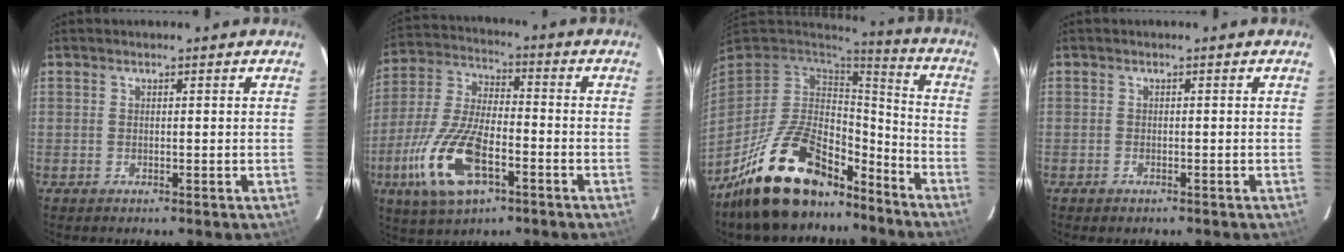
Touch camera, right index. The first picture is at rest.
{"total": 16.8, "force": [-7.2, 7.1, 13.4], "torque": [-0.298, -0.015, -0.136]}
{"total": 21.8, "force": [-15.0, 10.1, 12.1], "torque": [-0.245, 0.007, -0.236]}
{"total": 1.0, "force": [-0.8, 0.6, 0.3], "torque": [-0.006, 0.001, -0.012]}